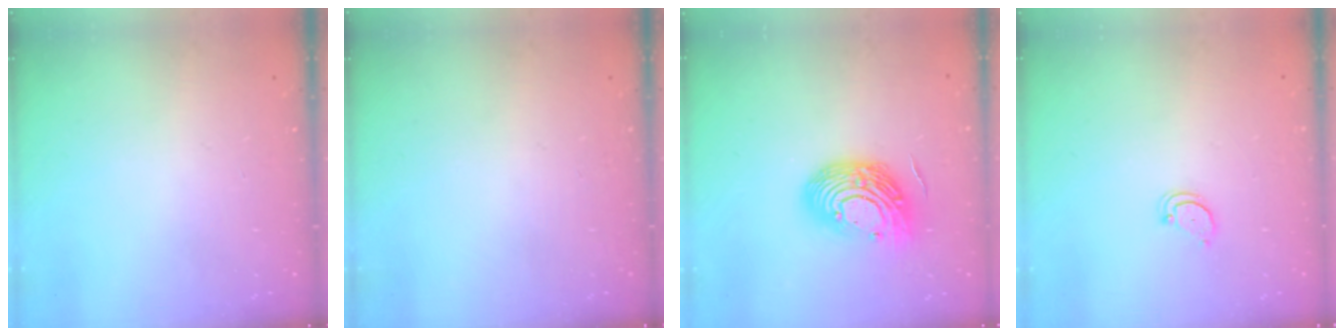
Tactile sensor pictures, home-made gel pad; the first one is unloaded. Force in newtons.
{"total": 0.0}
{"total": 15.4, "press": 15.3, "slide": 1.4}
{"total": 2.4, "press": 2.4, "slide": 0.2}